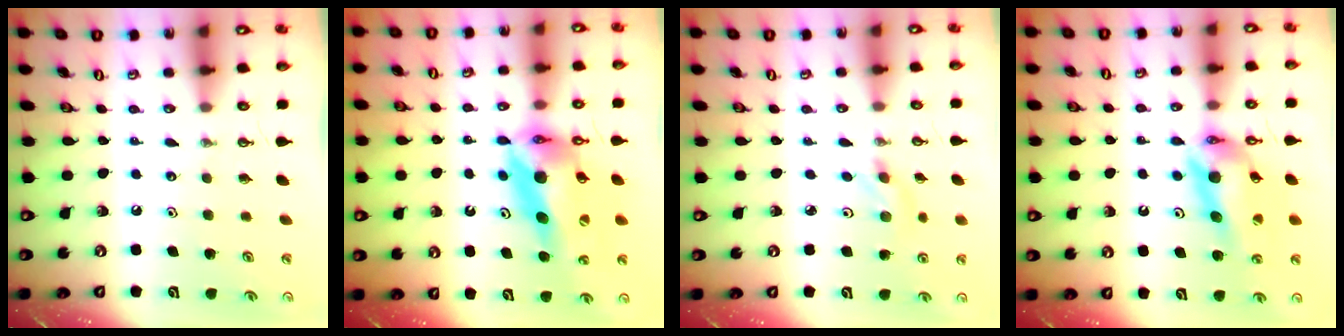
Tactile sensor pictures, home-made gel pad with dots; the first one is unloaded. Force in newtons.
{"total": 18.5, "press": 18.3, "slide": 2.4}
{"total": 3.2, "press": 2.9, "slide": 1.4}
{"total": 13.9, "press": 13.8, "slide": 1.4}